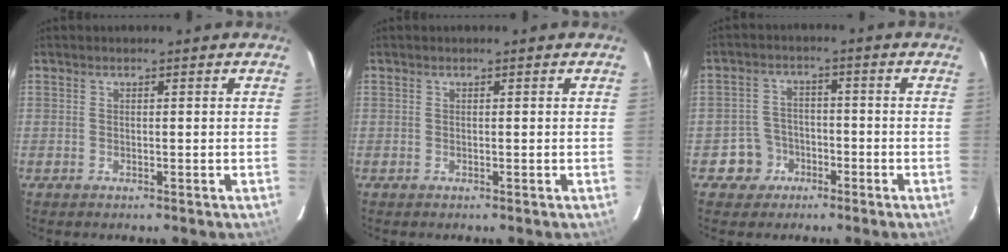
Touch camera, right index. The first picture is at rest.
{"total": 0.0}
{"total": 5.5, "force": [-2.8, 4.8, 0.1], "torque": [-0.012, 0.023, -0.045]}